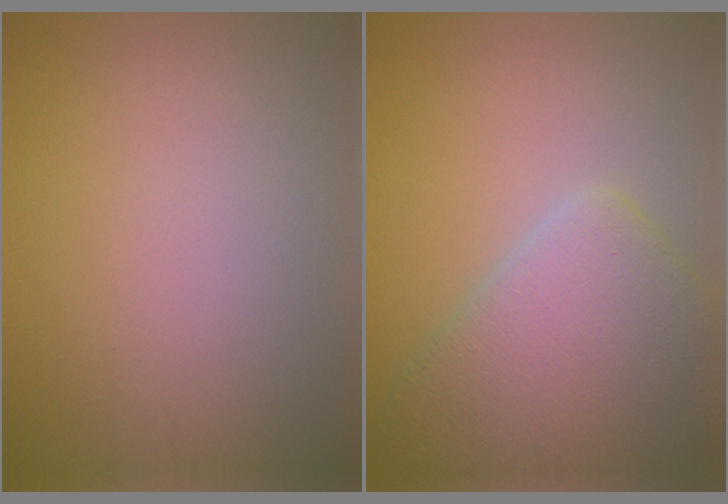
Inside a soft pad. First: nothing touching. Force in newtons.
{"total": 6.9, "press": 6.9, "slide": 0.3}